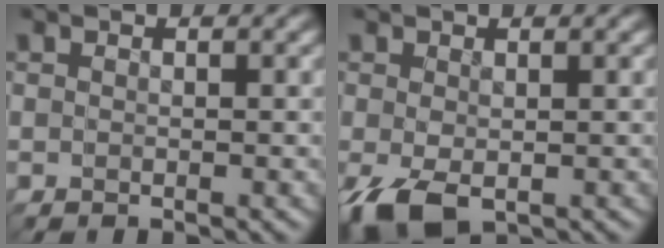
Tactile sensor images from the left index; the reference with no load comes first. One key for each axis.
{"total": 3.2, "fx": -2.1, "fy": 2.3, "fz": 0.8, "tx": -0.012, "ty": -0.020, "tz": -0.021}